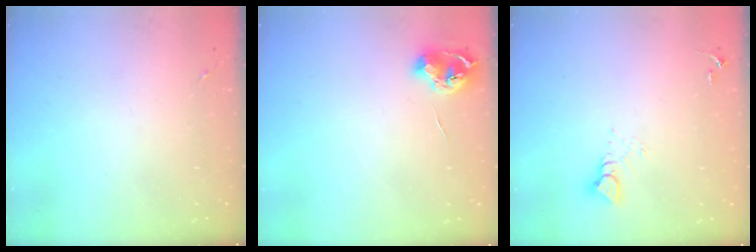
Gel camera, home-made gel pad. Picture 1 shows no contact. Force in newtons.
{"total": 8.0, "press": 8.0, "slide": 0.8}
{"total": 4.7, "press": 4.7, "slide": 0.4}